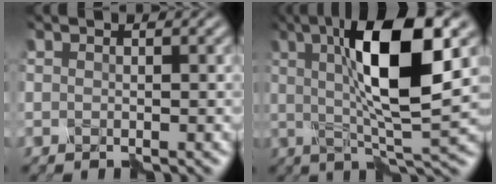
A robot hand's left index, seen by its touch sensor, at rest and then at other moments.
{"total": 10.9, "force": [2.5, 2.3, 10.3], "torque": [-0.161, 0.008, 0.041]}